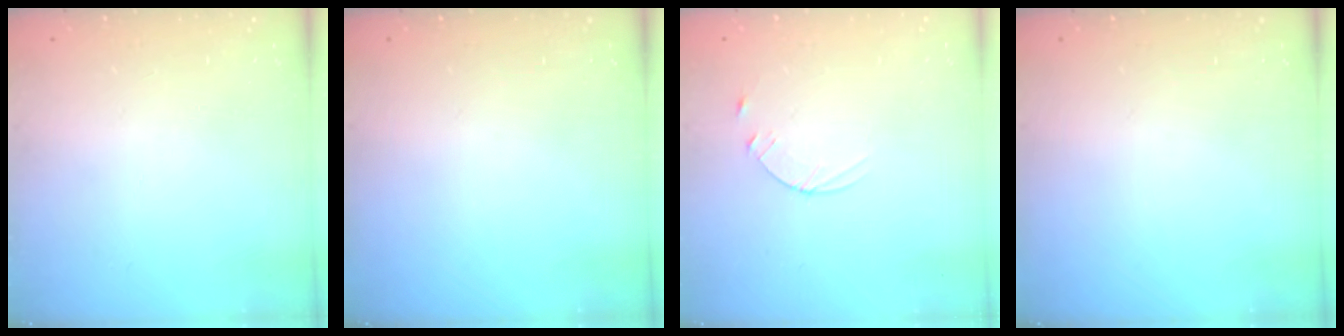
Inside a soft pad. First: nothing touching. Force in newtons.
{"total": 0.0}
{"total": 3.6, "press": 3.6, "slide": 0.5}
{"total": 0.0}